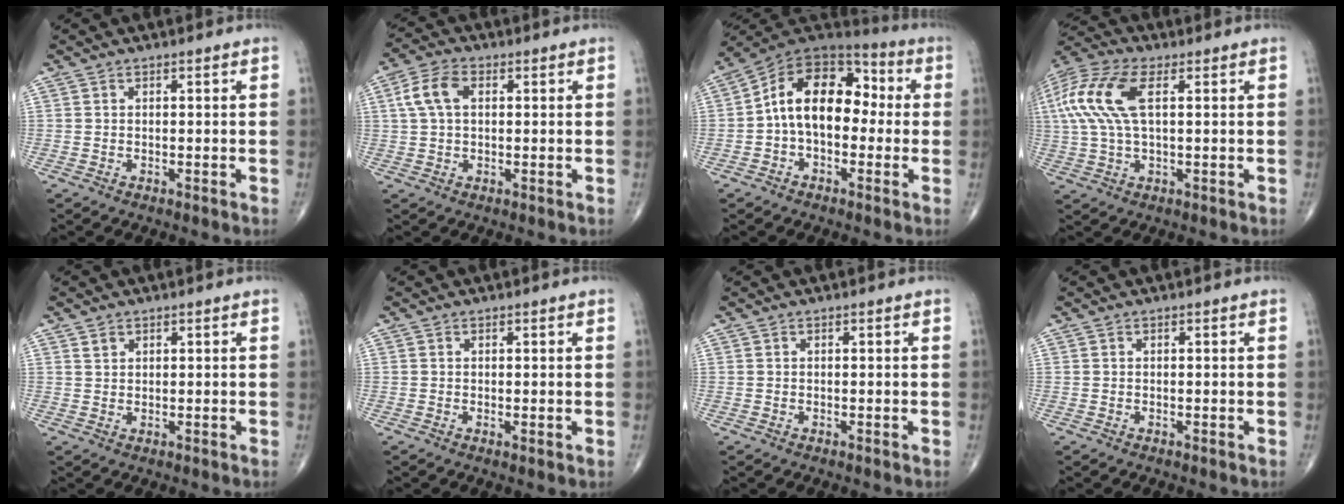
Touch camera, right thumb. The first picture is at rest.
{"total": 6.5, "force": [1.5, 3.9, 5.0], "torque": [-0.104, 0.016, 0.026]}
{"total": 15.4, "force": [-0.2, 9.8, 11.9], "torque": [-0.162, 0.051, -0.018]}
{"total": 14.1, "force": [3.4, 6.4, 12.1], "torque": [-0.286, 0.021, 0.063]}
{"total": 1.5, "force": [1.0, 1.0, 0.5], "torque": [0.001, -0.006, 0.017]}
{"total": 0.6, "force": [0.1, 0.1, 0.6], "torque": [-0.016, -0.005, 0.001]}
{"total": 0.0}
{"total": 0.0}